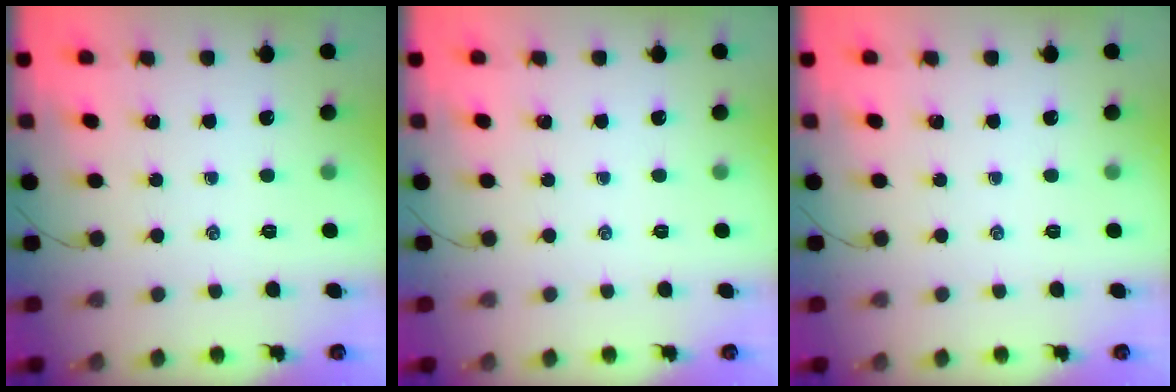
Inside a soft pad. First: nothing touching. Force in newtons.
{"total": 0.0}
{"total": 0.0}